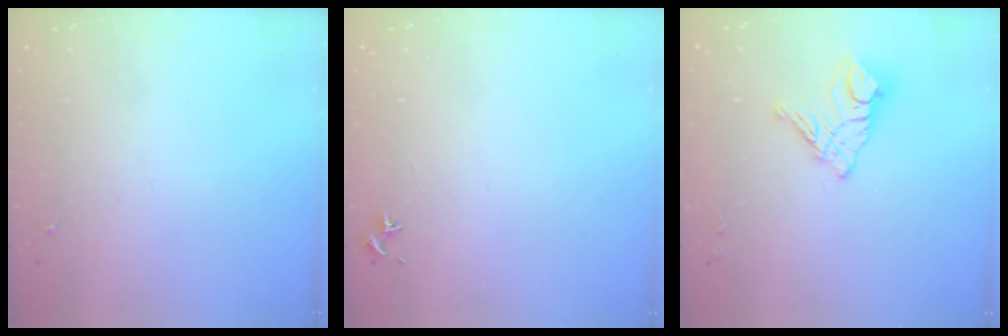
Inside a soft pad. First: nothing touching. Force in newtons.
{"total": 0.8, "press": 0.7, "slide": 0.3}
{"total": 12.6, "press": 12.6, "slide": 1.2}